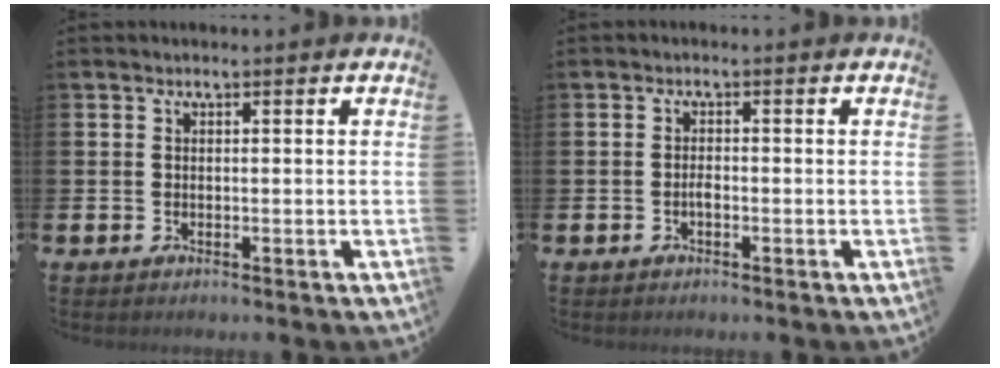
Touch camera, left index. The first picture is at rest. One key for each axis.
{"total": 1.1, "fx": -0.5, "fy": 0.4, "fz": 0.9, "tx": -0.014, "ty": -0.003, "tz": -0.010}